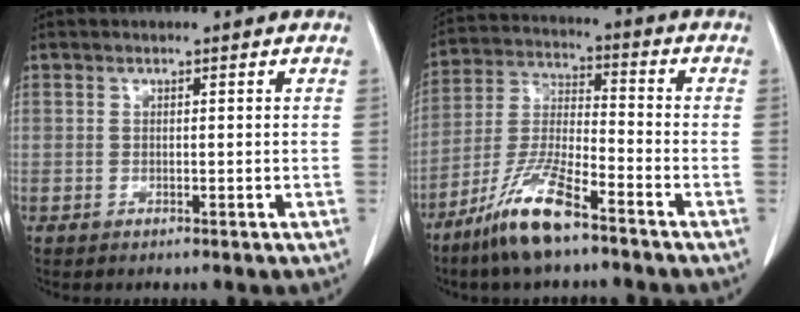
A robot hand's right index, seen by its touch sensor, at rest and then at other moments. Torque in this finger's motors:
{"motor_torque": [0.70, -0.68, 0.53, 0.16]}